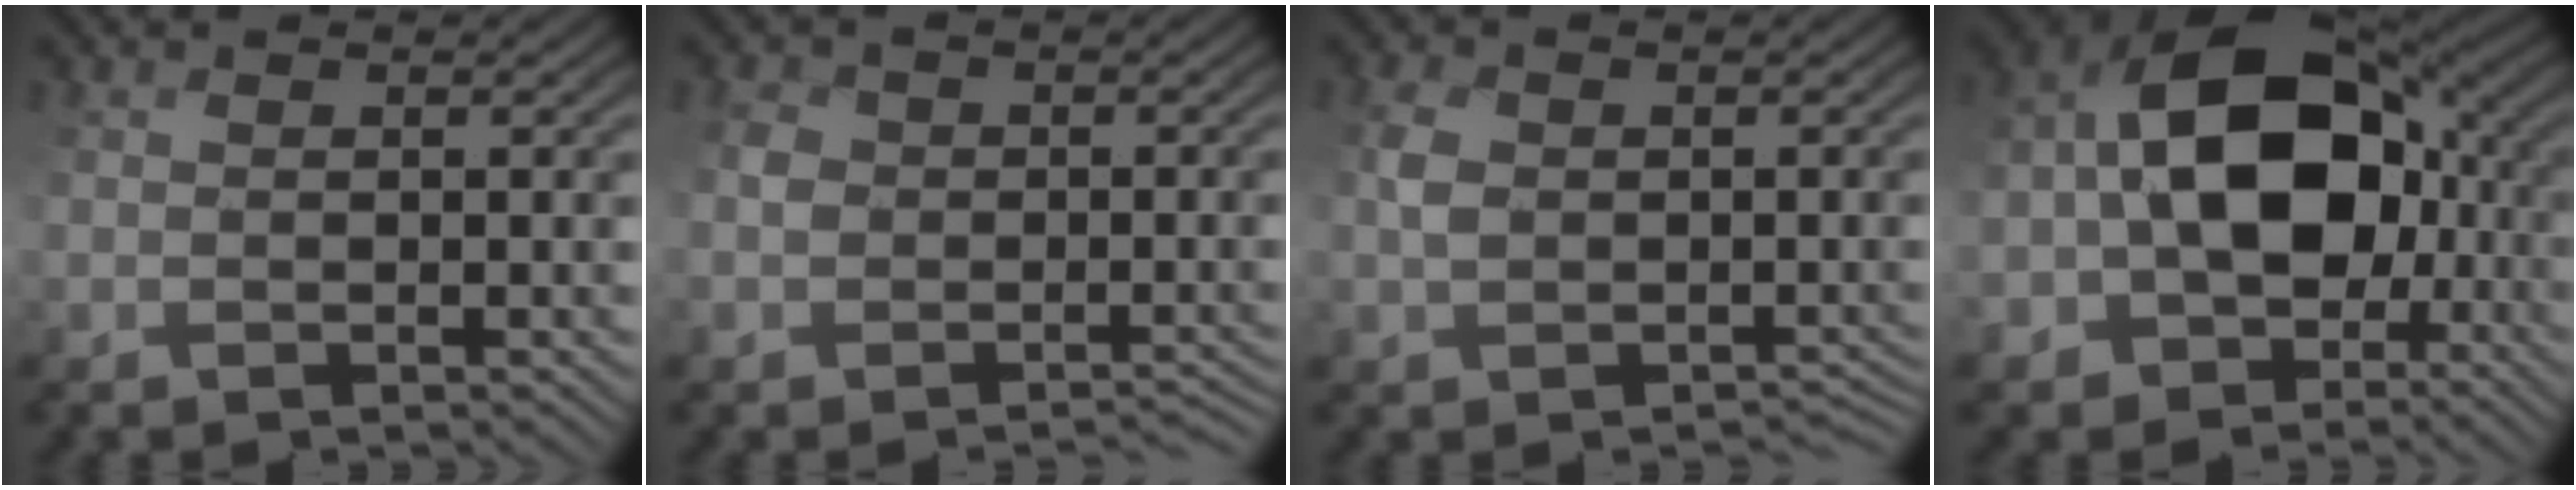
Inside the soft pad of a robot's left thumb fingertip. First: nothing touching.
{"total": 4.4, "force": [-2.6, 3.4, 1.0], "torque": [-0.010, 0.001, -0.031]}
{"total": 2.3, "force": [-0.5, 2.1, 0.6], "torque": [-0.009, 0.001, -0.014]}
{"total": 14.2, "force": [-1.2, 9.9, 10.2], "torque": [-0.191, 0.019, -0.035]}